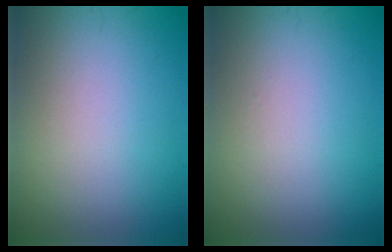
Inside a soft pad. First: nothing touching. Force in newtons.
{"total": 0.0}